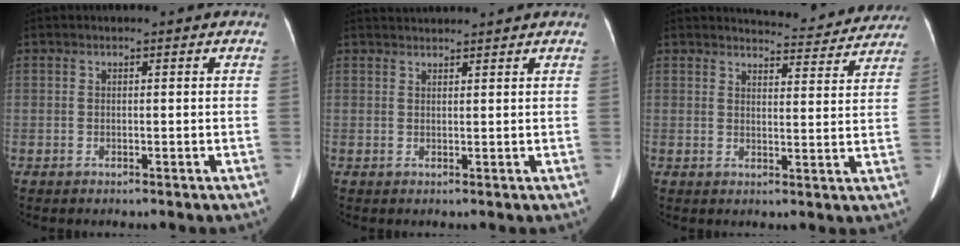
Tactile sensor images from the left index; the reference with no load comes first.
{"total": 3.6, "force": [3.6, -0.4, 0.5], "torque": [-0.008, 0.028, 0.059]}
{"total": 10.0, "force": [9.9, 1.6, 0.9], "torque": [0.002, -0.015, 0.105]}